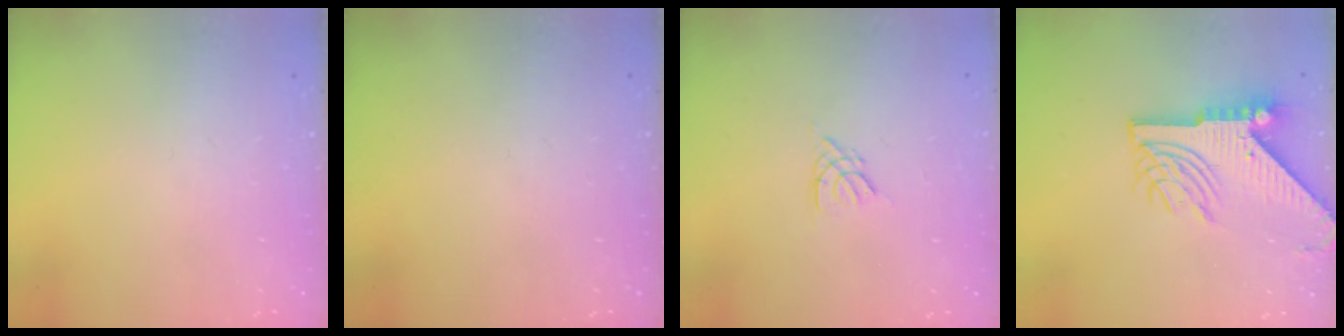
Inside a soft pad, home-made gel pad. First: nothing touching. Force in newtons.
{"total": 0.0}
{"total": 2.8, "press": 2.7, "slide": 0.5}
{"total": 11.2, "press": 11.1, "slide": 1.3}